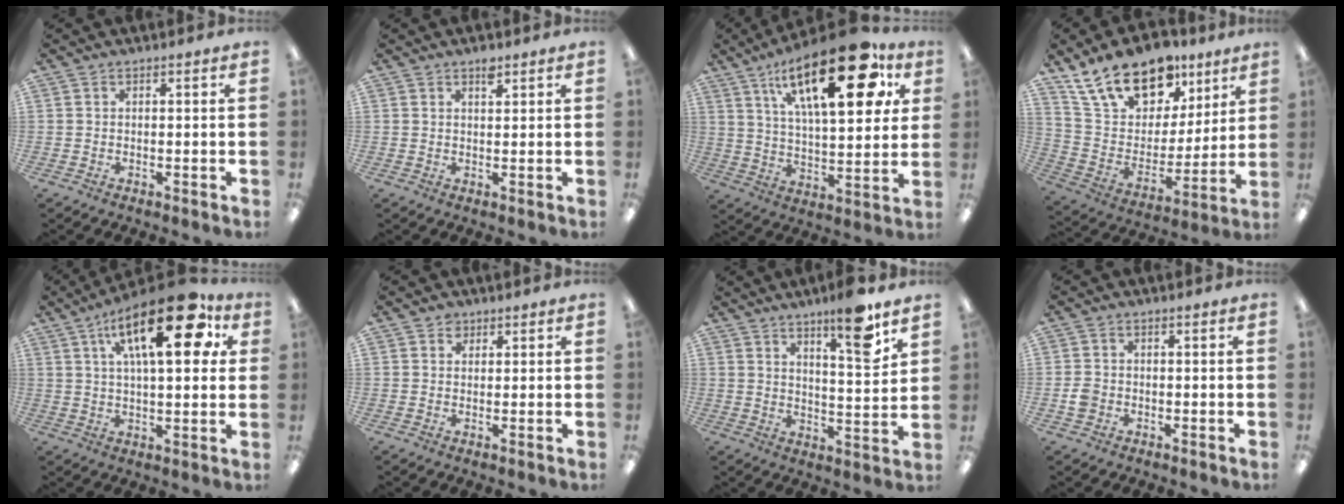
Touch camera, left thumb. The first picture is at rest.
{"total": 2.3, "force": [1.7, 0.8, 1.2], "torque": [-0.011, -0.008, 0.028]}
{"total": 27.8, "force": [13.8, 11.1, 21.4], "torque": [-0.317, -0.057, 0.218]}
{"total": 19.7, "force": [14.1, 11.1, 8.2], "torque": [-0.152, -0.082, 0.258]}
{"total": 22.5, "force": [9.6, 9.2, 18.2], "torque": [-0.276, -0.026, 0.140]}
{"total": 2.1, "force": [1.4, 1.5, 0.4], "torque": [-0.003, -0.002, 0.024]}
{"total": 12.2, "force": [8.5, 2.0, 8.5], "torque": [-0.118, -0.052, 0.133]}
{"total": 2.6, "force": [-0.5, 2.3, 1.2], "torque": [-0.020, 0.005, -0.010]}